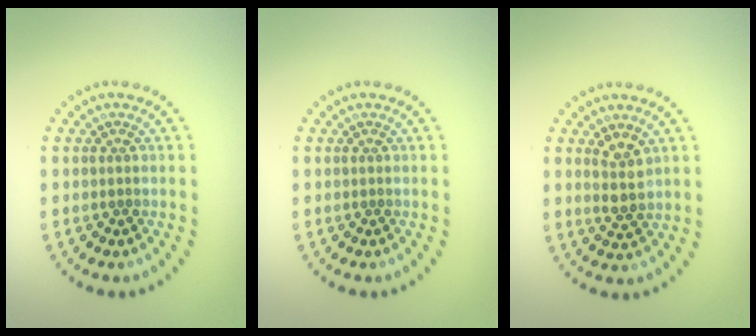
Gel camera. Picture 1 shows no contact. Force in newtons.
{"total": 0.0}
{"total": 2.4, "press": 2.2, "slide": 0.8}